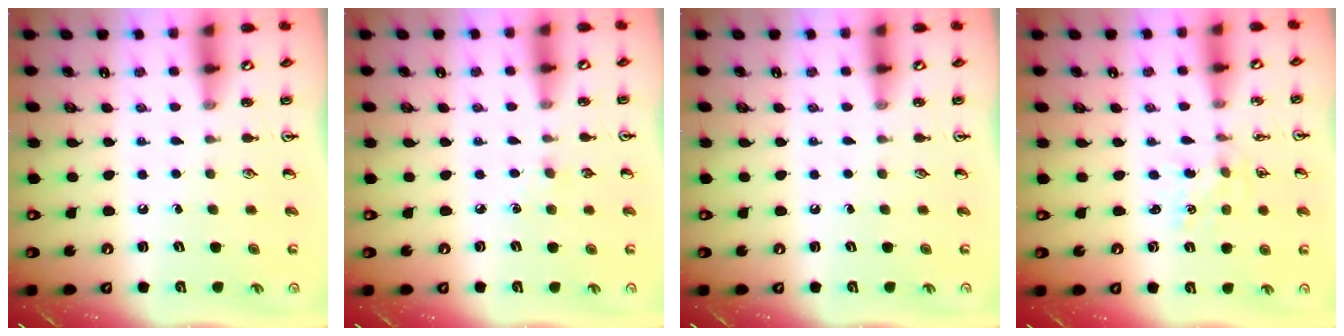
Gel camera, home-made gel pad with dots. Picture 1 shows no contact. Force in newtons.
{"total": 3.6, "press": 3.6, "slide": 0.5}
{"total": 0.0}
{"total": 1.0, "press": 1.0, "slide": 0.2}